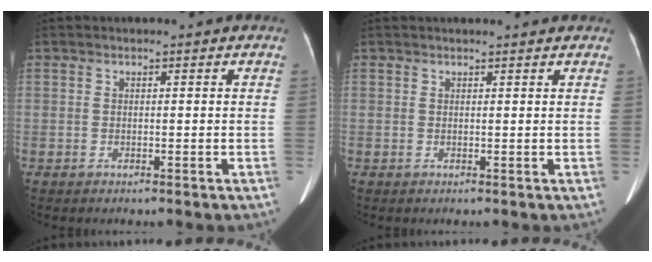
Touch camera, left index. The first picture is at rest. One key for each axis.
{"total": 3.4, "fx": 3.2, "fy": 0.2, "fz": 1.2, "tx": -0.016, "ty": 0.014, "tz": 0.035}